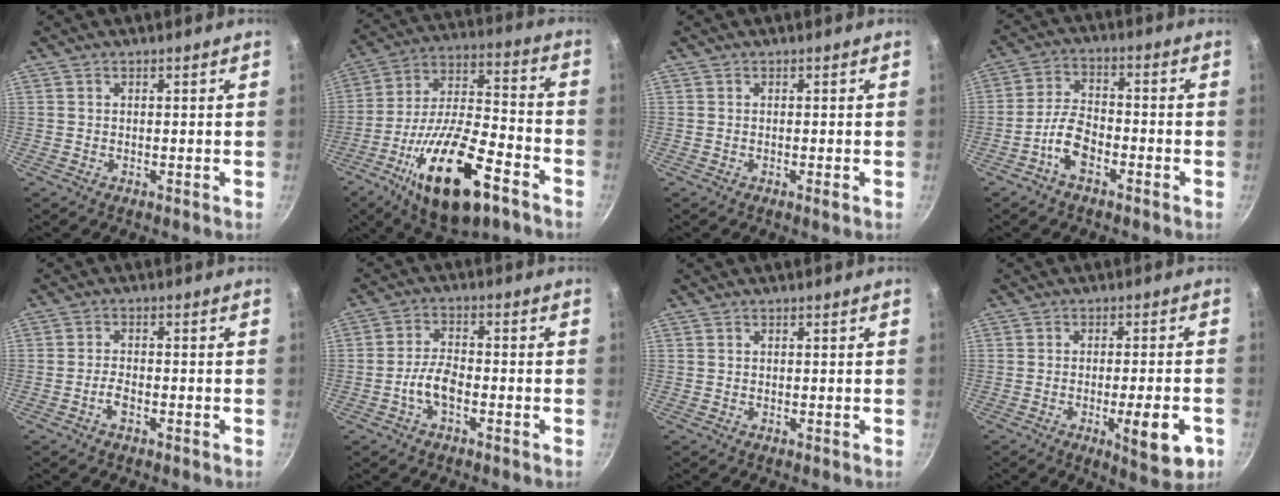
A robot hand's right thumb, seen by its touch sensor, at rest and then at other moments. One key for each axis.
{"total": 24.1, "fx": -11.8, "fy": 9.4, "fz": 18.7, "tx": -0.307, "ty": 0.043, "tz": -0.202}
{"total": 0.9, "fx": -0.4, "fy": 0.1, "fz": 0.8, "tx": -0.019, "ty": 0.000, "tz": -0.007}
{"total": 7.1, "fx": -3.7, "fy": 3.6, "fz": 4.9, "tx": -0.089, "ty": 0.036, "tz": -0.077}
{"total": 2.7, "fx": -1.4, "fy": 1.2, "fz": 2.0, "tx": -0.040, "ty": 0.015, "tz": -0.029}
{"total": 5.4, "fx": -2.3, "fy": 2.6, "fz": 4.1, "tx": -0.077, "ty": 0.027, "tz": -0.049}
{"total": 0.0}
{"total": 10.1, "fx": -3.6, "fy": 2.5, "fz": 9.1, "tx": -0.111, "ty": 0.008, "tz": -0.045}